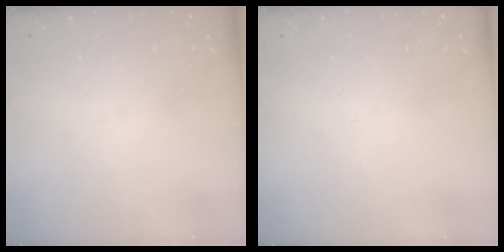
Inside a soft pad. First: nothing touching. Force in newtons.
{"total": 0.0}